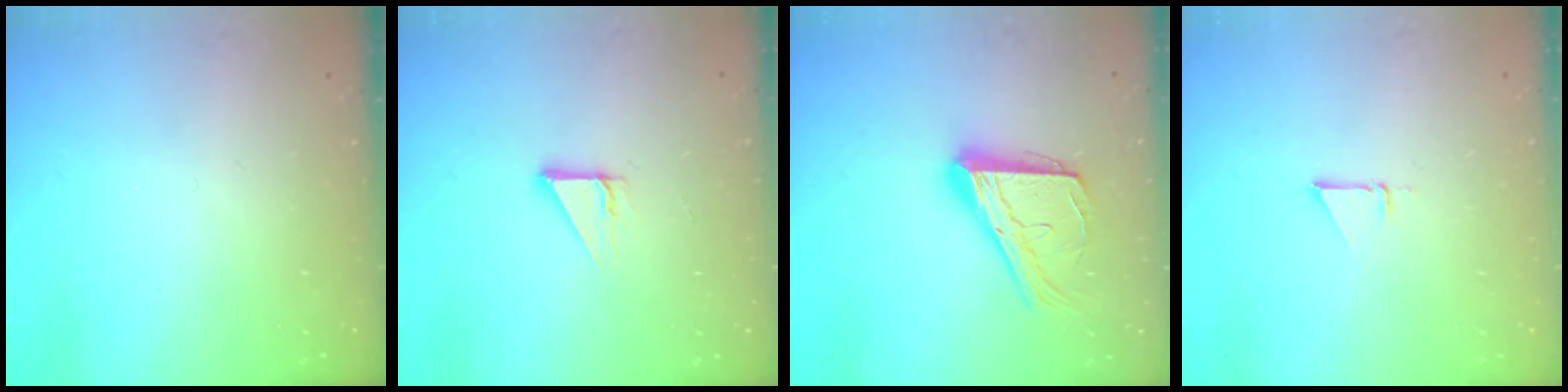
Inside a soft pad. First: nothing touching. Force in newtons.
{"total": 3.3, "press": 3.3, "slide": 0.2}
{"total": 17.9, "press": 17.8, "slide": 1.9}
{"total": 2.5, "press": 2.5, "slide": 0.1}